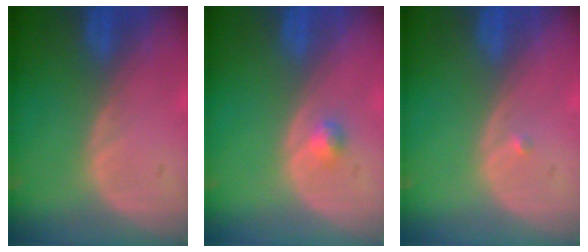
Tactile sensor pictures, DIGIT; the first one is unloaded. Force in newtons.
{"total": 1.7, "press": 1.4, "slide": 0.8}
{"total": 0.6, "press": 0.5, "slide": 0.4}